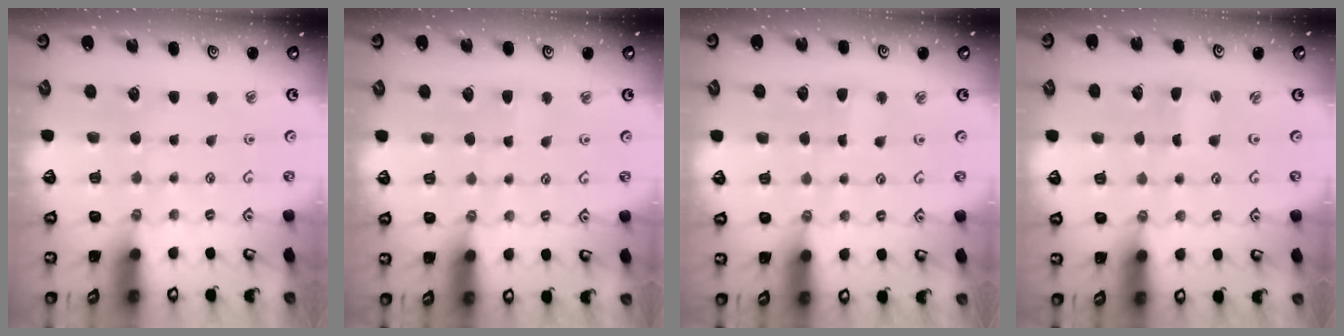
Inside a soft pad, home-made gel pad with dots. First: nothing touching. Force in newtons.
{"total": 2.7, "press": 2.7, "slide": 0.4}
{"total": 2.6, "press": 2.6, "slide": 0.3}
{"total": 0.6, "press": 0.6, "slide": 0.0}